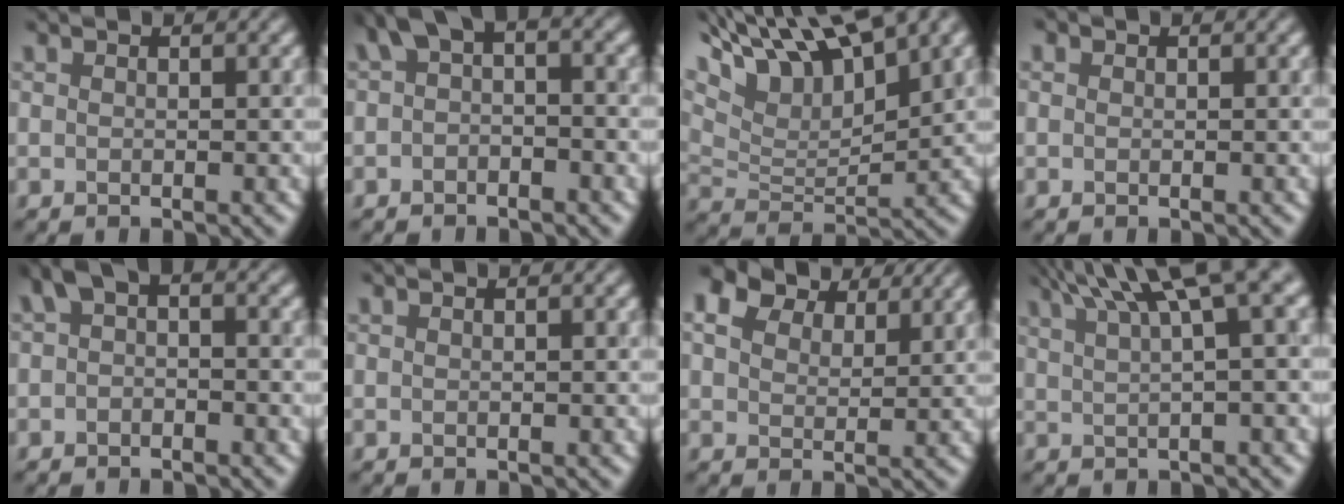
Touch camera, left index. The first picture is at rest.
{"total": 2.8, "force": [0.2, 1.5, 2.4], "torque": [-0.033, 0.018, -0.004]}
{"total": 12.0, "force": [8.0, 4.0, 8.1], "torque": [-0.153, 0.027, 0.138]}
{"total": 0.6, "force": [0.3, 0.4, 0.2], "torque": [-0.004, 0.004, -0.001]}
{"total": 1.9, "force": [0.1, 1.1, 1.6], "torque": [-0.025, 0.016, -0.002]}
{"total": 0.0}
{"total": 8.1, "force": [6.1, 4.0, 3.4], "torque": [-0.076, 0.012, 0.097]}
{"total": 8.9, "force": [5.3, 2.0, 6.8], "torque": [-0.060, 0.042, 0.071]}